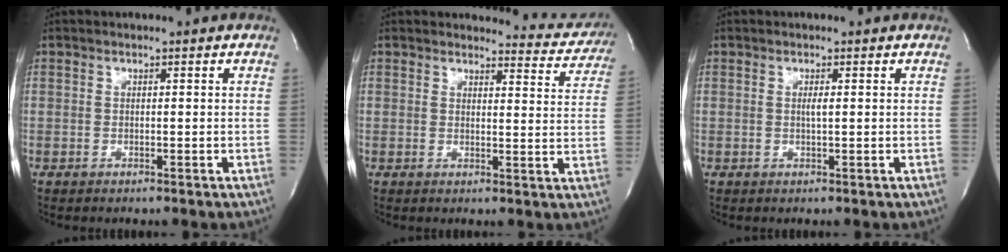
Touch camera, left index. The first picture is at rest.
{"total": 7.9, "force": [7.7, 1.2, -0.9], "torque": [0.028, -0.045, 0.066]}
{"total": 1.0, "force": [0.2, 0.0, 0.9], "torque": [-0.023, 0.000, 0.003]}